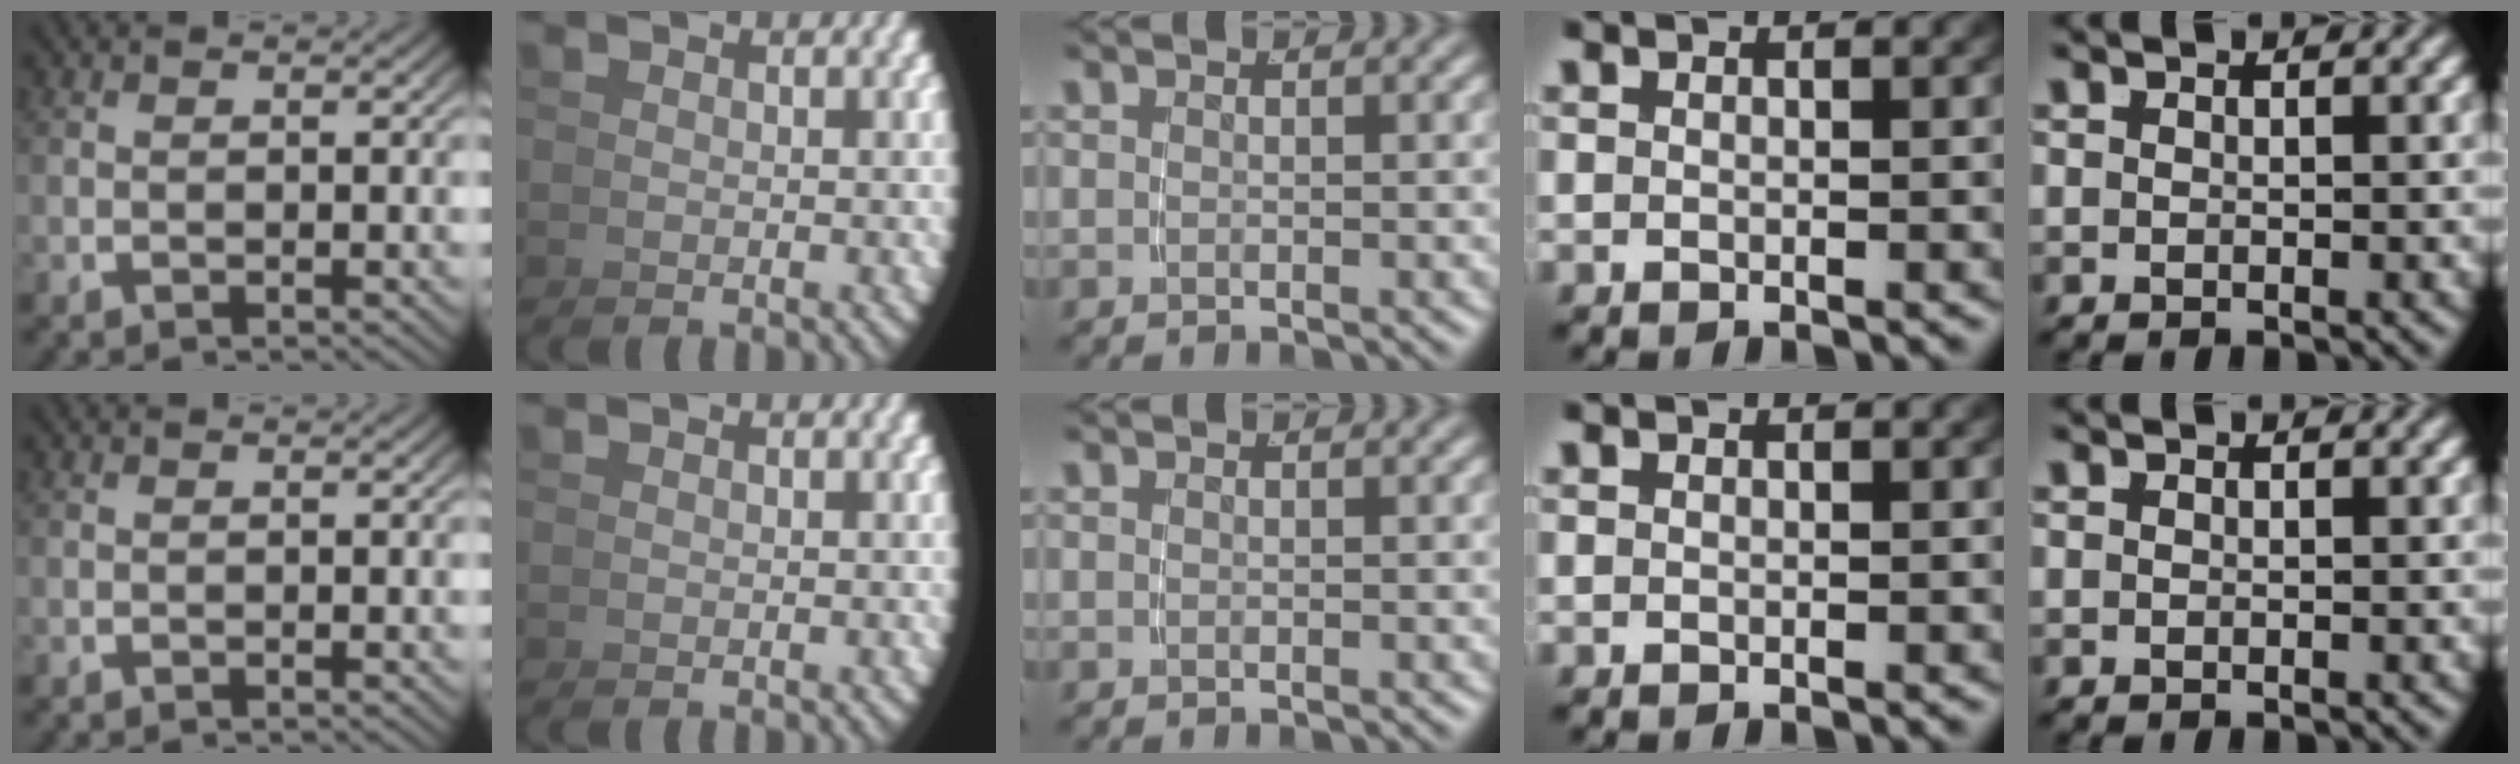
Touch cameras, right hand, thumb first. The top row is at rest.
{}